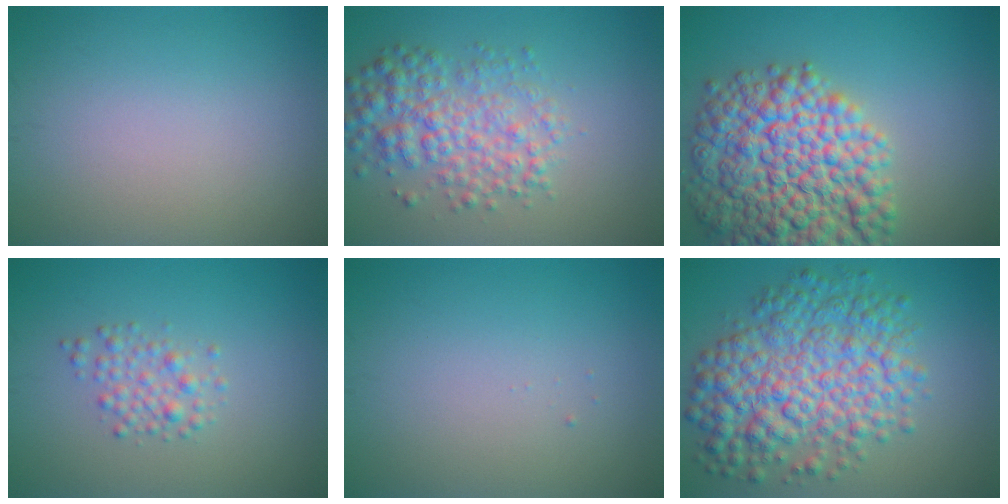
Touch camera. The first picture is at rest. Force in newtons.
{"total": 5.0, "press": 5.0, "slide": 0.1}
{"total": 12.4, "press": 12.3, "slide": 0.4}
{"total": 2.1, "press": 2.1, "slide": 0.0}
{"total": 0.0}
{"total": 9.0, "press": 9.0, "slide": 0.1}